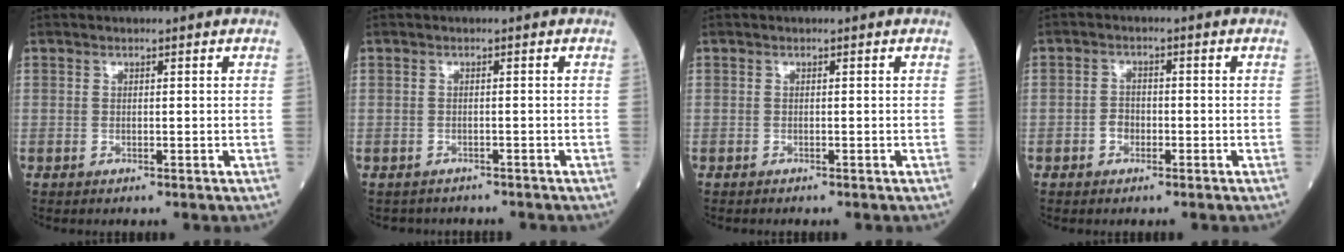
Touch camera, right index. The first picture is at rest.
{"total": 3.1, "force": [-2.8, 1.3, 0.1], "torque": [-0.005, -0.001, -0.035]}
{"total": 0.0}
{"total": 2.0, "force": [-1.0, 1.5, 0.9], "torque": [-0.014, 0.007, -0.018]}